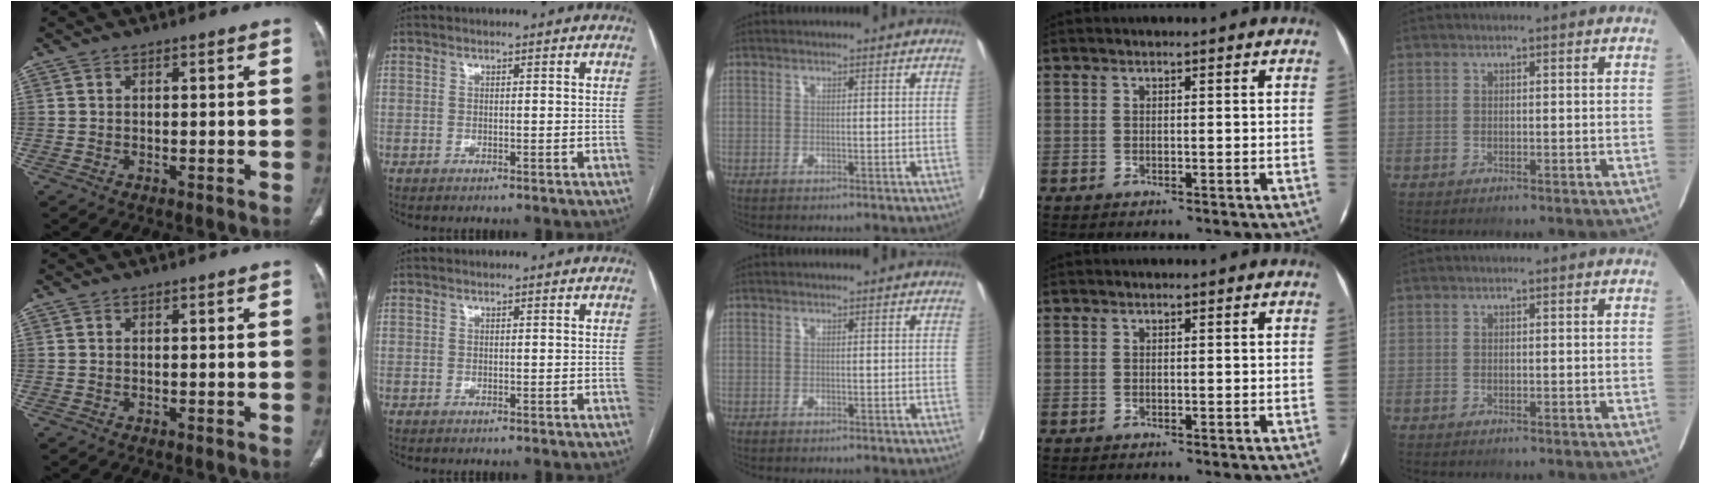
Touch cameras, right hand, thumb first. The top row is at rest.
{}